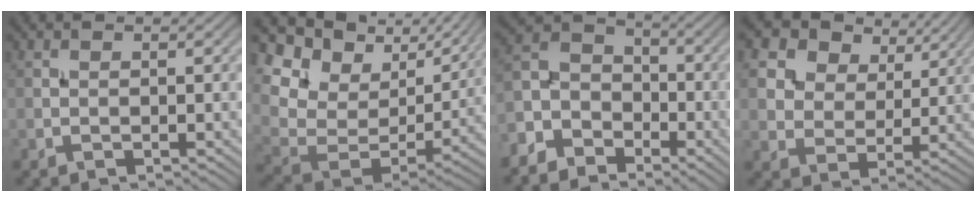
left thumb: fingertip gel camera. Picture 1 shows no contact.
{"total": 15.3, "force": [8.2, 9.7, 8.4], "torque": [-0.222, 0.010, 0.162]}
{"total": 7.7, "force": [-5.2, 4.8, 3.0], "torque": [-0.079, -0.006, -0.122]}
{"total": 15.3, "force": [9.7, 9.7, 6.7], "torque": [-0.206, 0.014, 0.195]}